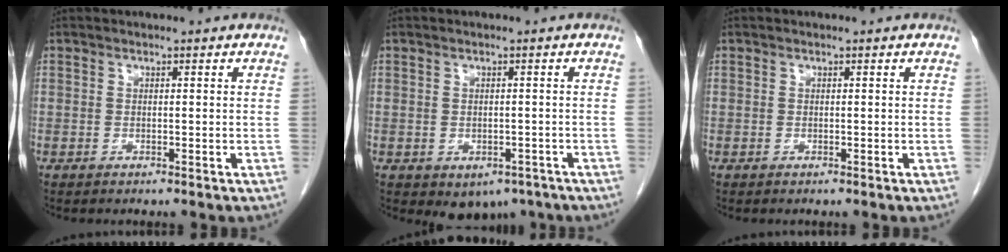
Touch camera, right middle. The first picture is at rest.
{"total": 4.5, "force": [-2.7, 3.1, 1.8], "torque": [-0.011, 0.002, -0.028]}
{"total": 0.0}